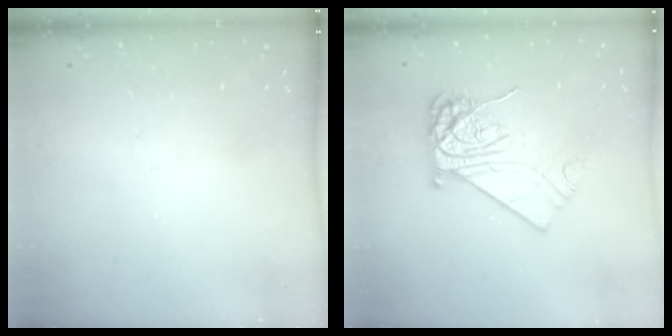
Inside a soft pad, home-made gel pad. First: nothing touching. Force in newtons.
{"total": 12.8, "press": 12.7, "slide": 1.2}